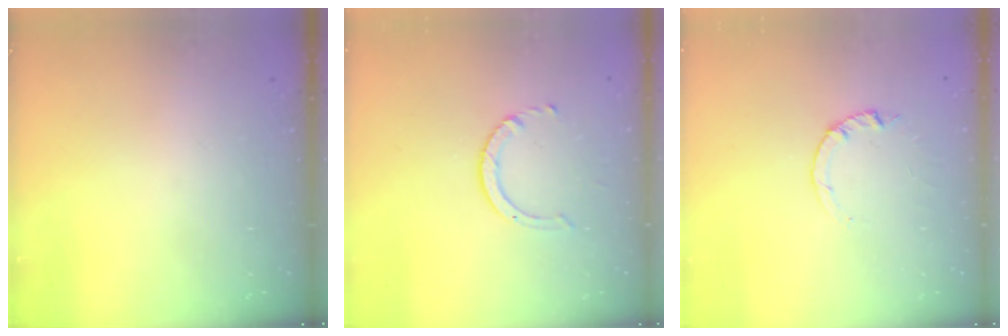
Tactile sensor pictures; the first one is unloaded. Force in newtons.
{"total": 3.2, "press": 3.2, "slide": 0.4}
{"total": 0.9, "press": 0.8, "slide": 0.2}